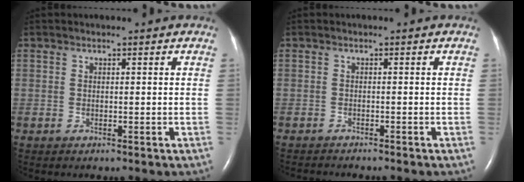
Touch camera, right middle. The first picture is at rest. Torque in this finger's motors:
{"motor_torque": [0.22, -0.28, 0.05, 0.02]}